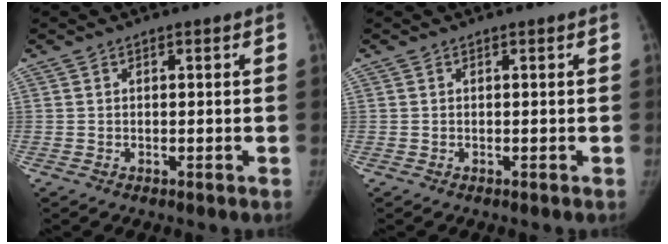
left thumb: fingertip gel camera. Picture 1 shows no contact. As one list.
[{"total": 0.0}]